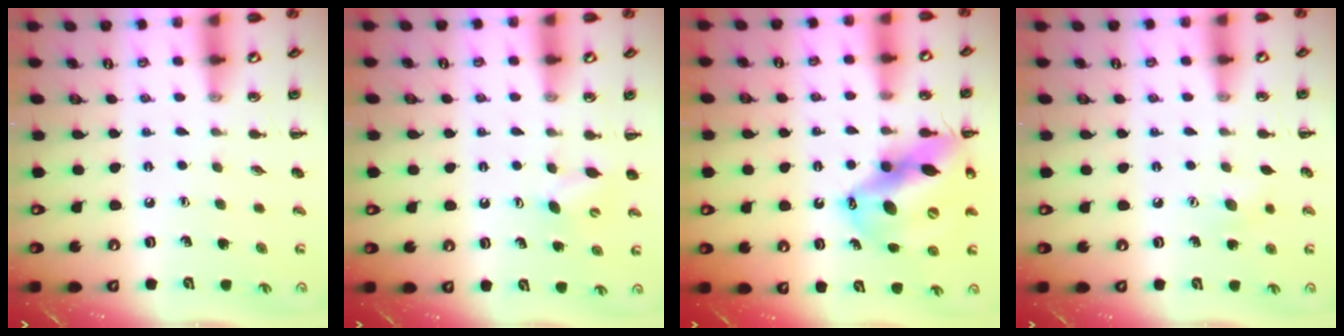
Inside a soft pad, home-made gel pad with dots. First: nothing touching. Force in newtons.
{"total": 3.5, "press": 3.4, "slide": 1.0}
{"total": 18.4, "press": 17.6, "slide": 5.3}
{"total": 5.5, "press": 5.3, "slide": 1.4}